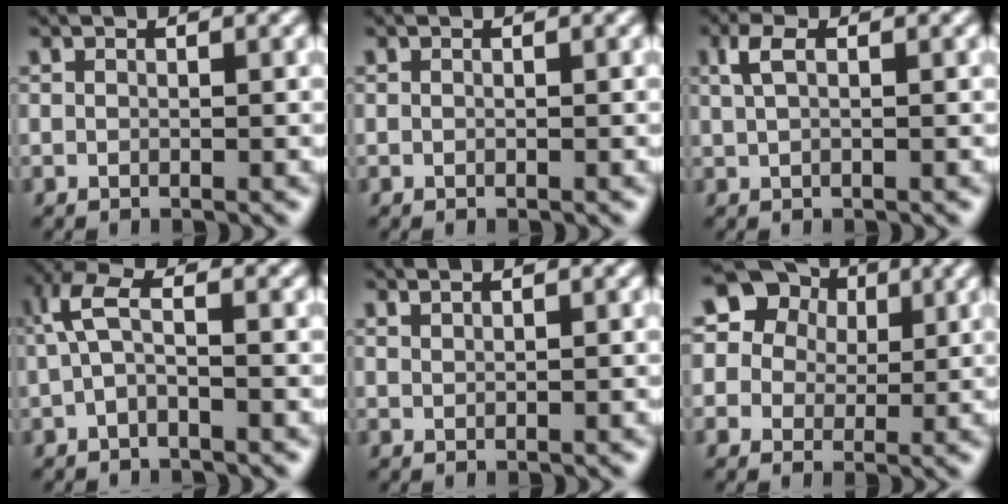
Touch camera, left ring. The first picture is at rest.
{"total": 0.0}
{"total": 2.1, "force": [0.9, 0.9, 1.7], "torque": [-0.038, 0.006, 0.016]}
{"total": 2.9, "force": [0.0, 1.0, 2.7], "torque": [-0.062, 0.010, -0.005]}
{"total": 0.9, "force": [0.8, 0.2, 0.3], "torque": [0.000, -0.004, 0.013]}
{"total": 14.1, "force": [6.3, 11.3, 5.6], "torque": [-0.135, 0.039, 0.087]}